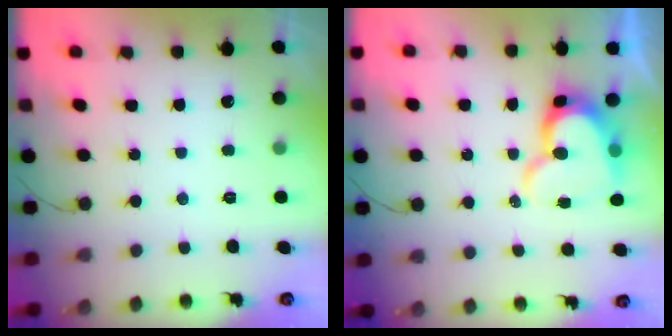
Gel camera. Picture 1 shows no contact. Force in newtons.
{"total": 14.0, "press": 13.9, "slide": 1.4}